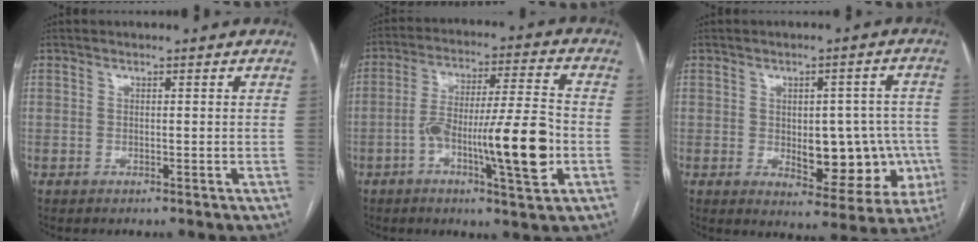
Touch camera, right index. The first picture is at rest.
{"total": 13.9, "force": [-4.2, 1.2, 13.2], "torque": [-0.226, 0.010, -0.068]}
{"total": 11.8, "force": [-2.2, 6.1, 9.9], "torque": [-0.107, 0.018, -0.011]}